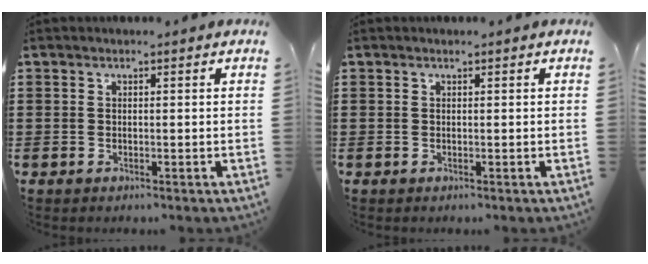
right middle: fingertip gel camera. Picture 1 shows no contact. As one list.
[{"total": 0.0}]